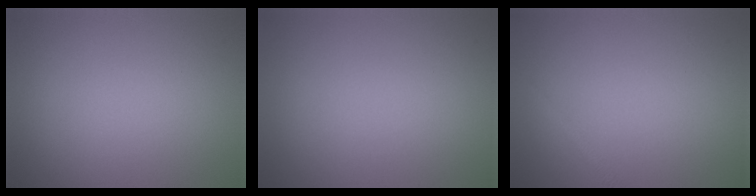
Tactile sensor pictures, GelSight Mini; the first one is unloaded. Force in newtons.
{"total": 0.0}
{"total": 0.7, "press": 0.7, "slide": 0.0}